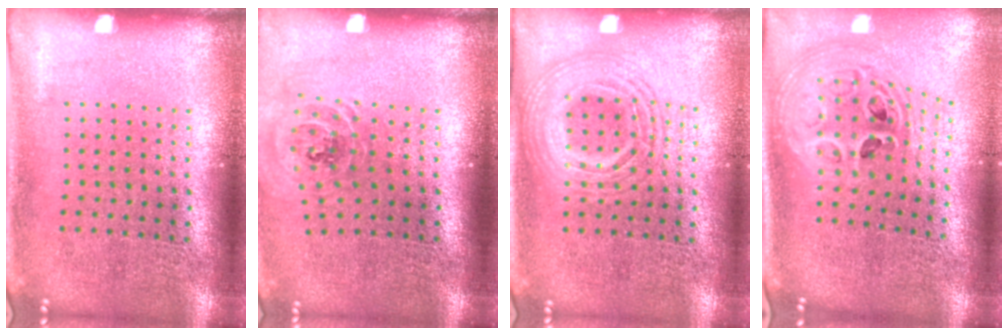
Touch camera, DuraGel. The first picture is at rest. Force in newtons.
{"total": 1.1, "press": 1.1, "slide": 0.2}
{"total": 2.1, "press": 2.0, "slide": 0.3}
{"total": 2.6, "press": 1.9, "slide": 1.8}